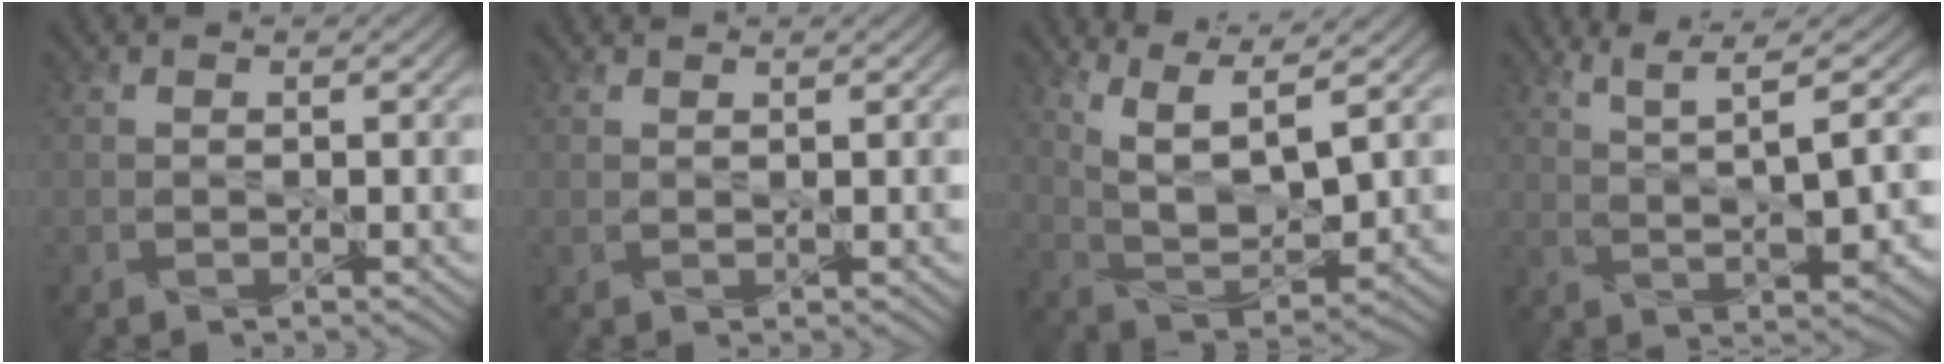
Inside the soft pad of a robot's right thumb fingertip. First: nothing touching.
{"total": 0.5, "force": [0.5, -0.1, 0.2], "torque": [-0.007, 0.002, 0.014]}
{"total": 7.5, "force": [4.4, 2.1, 5.7], "torque": [-0.116, -0.002, 0.094]}
{"total": 5.0, "force": [2.4, 0.3, 4.4], "torque": [-0.088, 0.005, 0.051]}